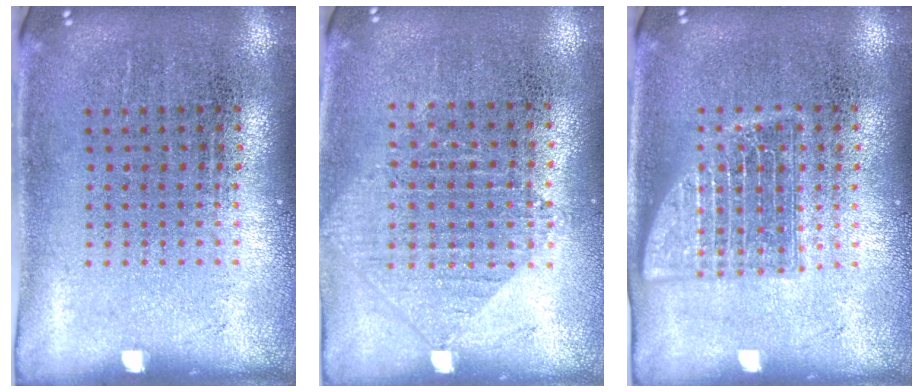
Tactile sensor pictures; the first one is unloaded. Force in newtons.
{"total": 0.9, "press": 0.9, "slide": 0.2}
{"total": 2.1, "press": 2.0, "slide": 0.3}